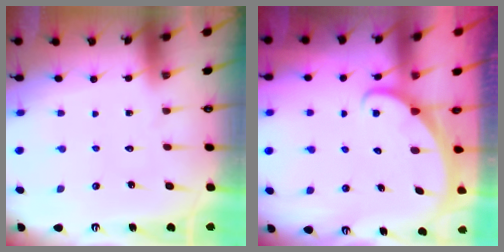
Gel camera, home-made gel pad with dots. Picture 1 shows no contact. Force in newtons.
{"total": 1.6, "press": 1.6, "slide": 0.1}